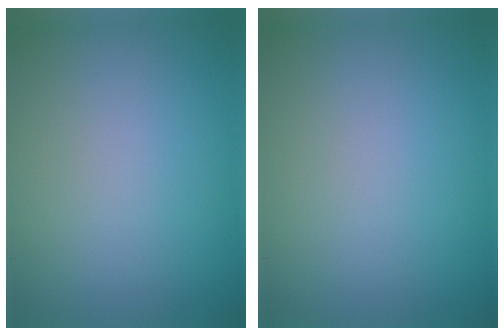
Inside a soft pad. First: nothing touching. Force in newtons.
{"total": 0.0}